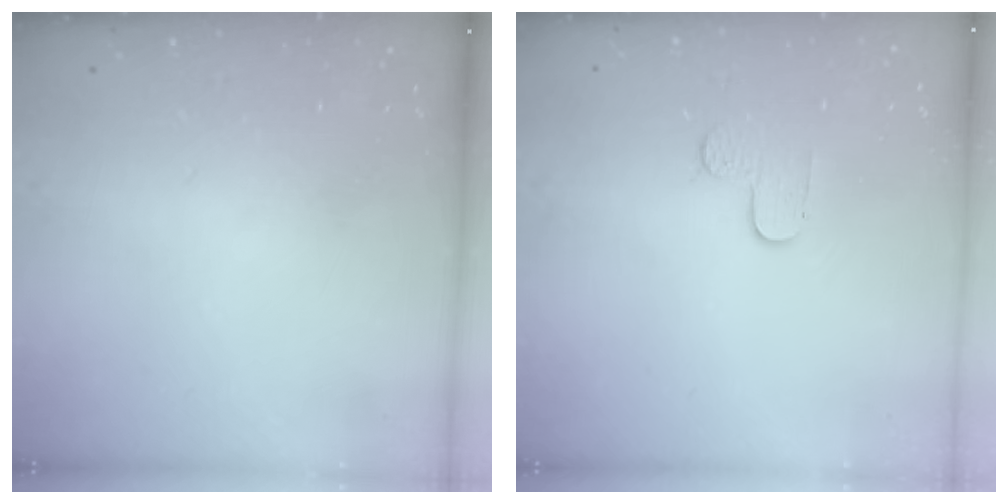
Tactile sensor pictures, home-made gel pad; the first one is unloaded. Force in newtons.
{"total": 4.6, "press": 4.6, "slide": 0.5}